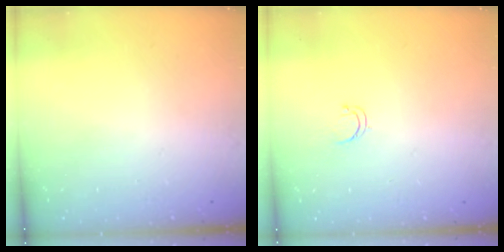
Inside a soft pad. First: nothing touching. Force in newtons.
{"total": 3.1, "press": 3.1, "slide": 0.4}